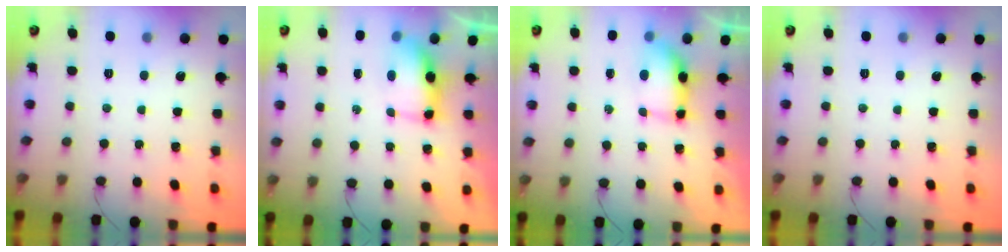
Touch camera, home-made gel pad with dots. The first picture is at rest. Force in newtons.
{"total": 7.3, "press": 7.3, "slide": 0.8}
{"total": 6.7, "press": 6.7, "slide": 0.4}
{"total": 0.0}